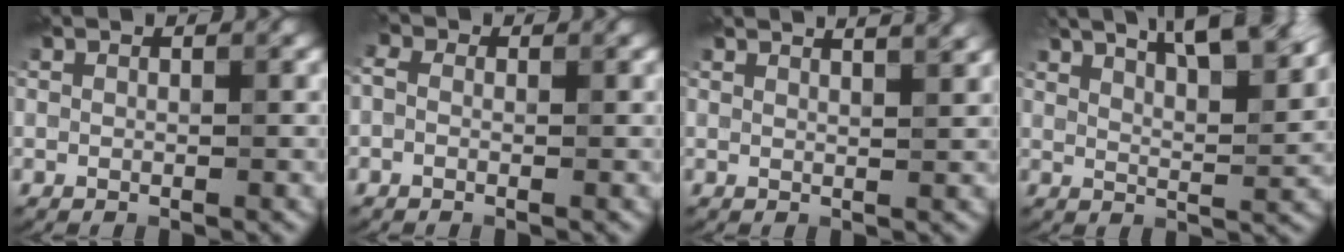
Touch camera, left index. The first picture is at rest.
{"total": 2.2, "force": [0.2, 1.7, 1.4], "torque": [-0.025, 0.006, -0.019]}
{"total": 5.1, "force": [3.7, 1.9, 2.8], "torque": [-0.004, 0.034, 0.012]}
{"total": 10.8, "force": [7.1, 3.4, 7.3], "torque": [-0.081, 0.033, 0.079]}